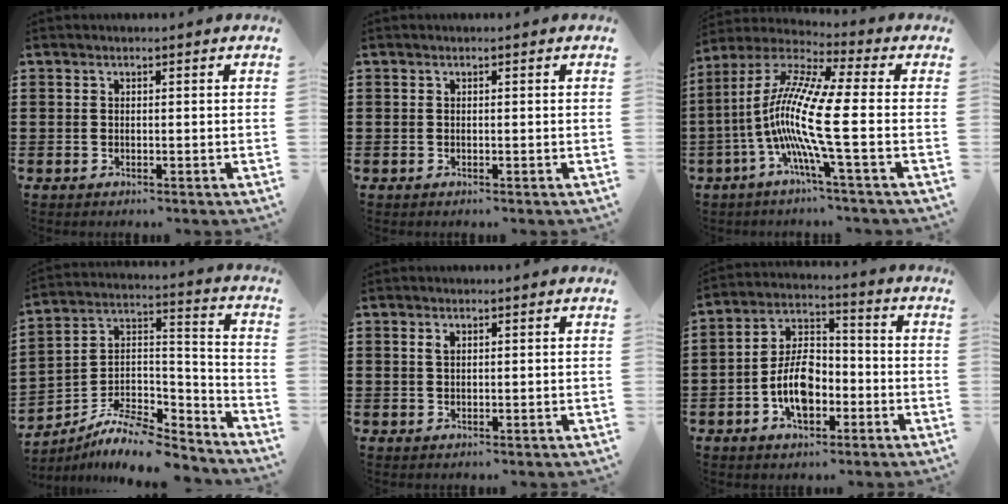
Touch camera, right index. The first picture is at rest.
{"total": 0.0}
{"total": 12.3, "force": [-3.1, 0.6, 11.8], "torque": [-0.279, -0.025, -0.080]}
{"total": 8.8, "force": [-7.4, 3.1, 3.6], "torque": [-0.075, 0.009, -0.146]}
{"total": 1.0, "force": [0.4, 0.6, 0.7], "torque": [-0.017, 0.005, 0.007]}
{"total": 8.4, "force": [-2.8, 4.8, 6.2], "torque": [-0.126, 0.007, -0.057]}